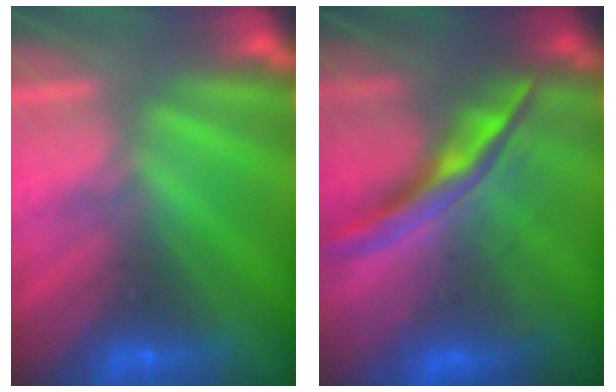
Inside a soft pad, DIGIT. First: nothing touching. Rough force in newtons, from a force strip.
{"total": 5.7}